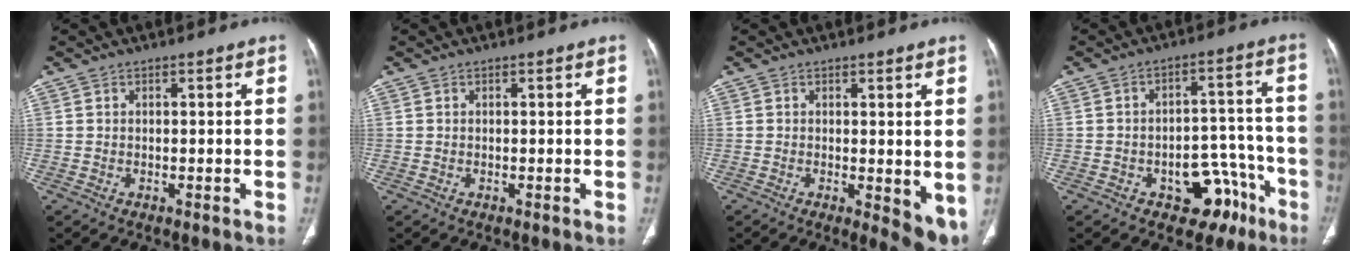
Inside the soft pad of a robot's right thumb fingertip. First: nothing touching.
{"total": 0.0}
{"total": 6.3, "force": [-0.4, 2.4, 5.8], "torque": [-0.071, -0.017, -0.002]}
{"total": 11.3, "force": [-6.3, 7.2, 6.1], "torque": [-0.030, 0.063, -0.078]}